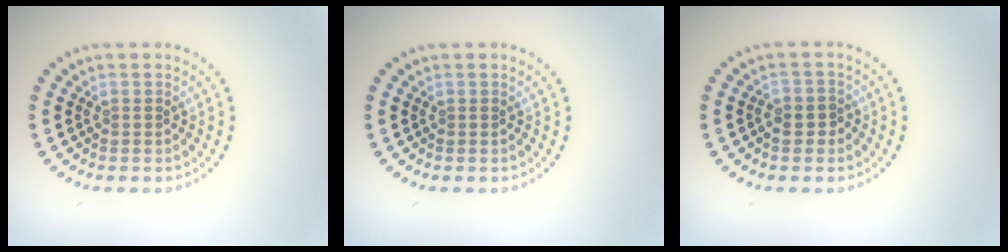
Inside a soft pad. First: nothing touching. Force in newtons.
{"total": 0.0}
{"total": 1.5, "press": 1.4, "slide": 0.6}